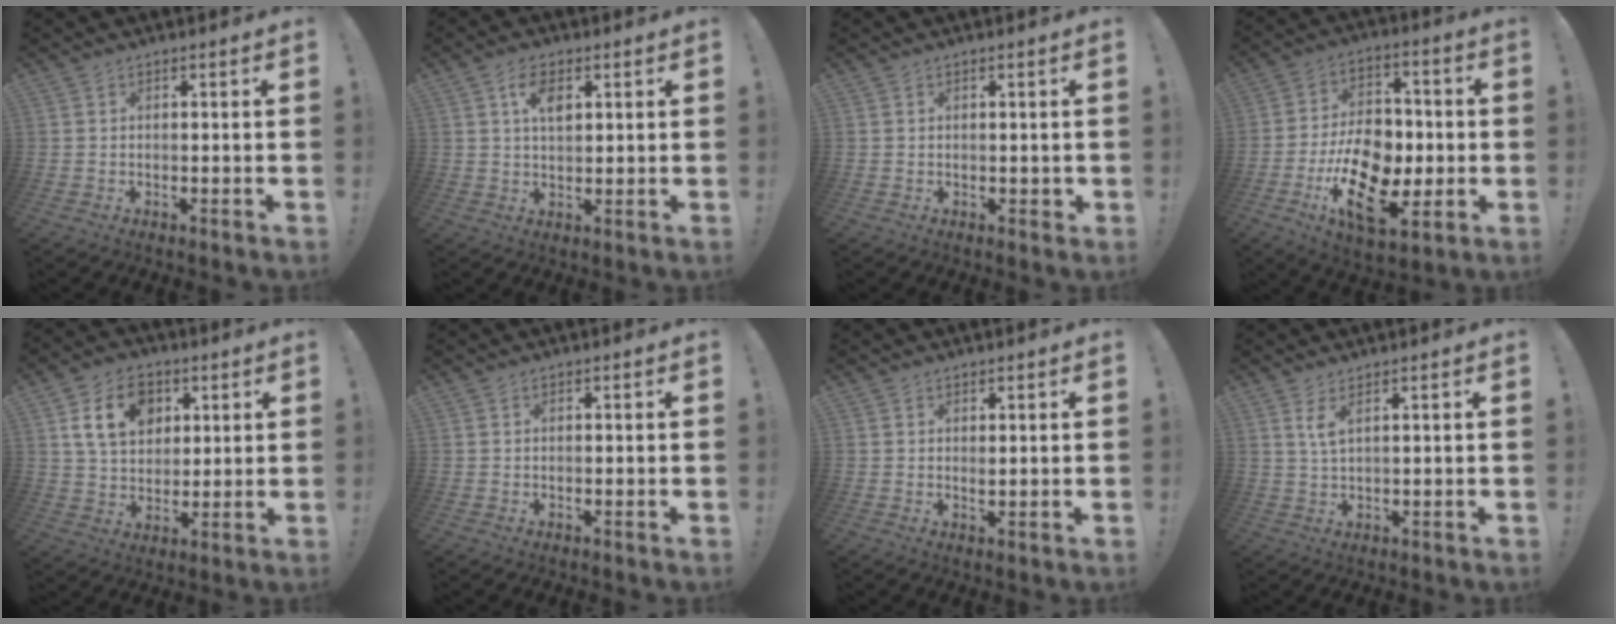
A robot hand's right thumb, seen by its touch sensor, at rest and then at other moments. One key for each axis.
{"total": 6.5, "fx": 2.7, "fy": 3.6, "fz": 4.7, "tx": -0.073, "ty": -0.005, "tz": 0.047}
{"total": 1.3, "fx": 0.3, "fy": 1.0, "fz": 0.7, "tx": -0.006, "ty": 0.002, "tz": 0.003}
{"total": 21.5, "fx": -6.2, "fy": 13.2, "fz": 15.8, "tx": -0.275, "ty": 0.032, "tz": -0.095}
{"total": 14.5, "fx": 5.4, "fy": 10.8, "fz": 7.9, "tx": -0.115, "ty": -0.008, "tz": 0.105}
{"total": 0.0}
{"total": 1.1, "fx": 0.8, "fy": 0.4, "fz": 0.6, "tx": -0.005, "ty": -0.009, "tz": 0.014}
{"total": 3.2, "fx": 1.8, "fy": 0.6, "fz": 2.5, "tx": -0.038, "ty": -0.012, "tz": 0.028}